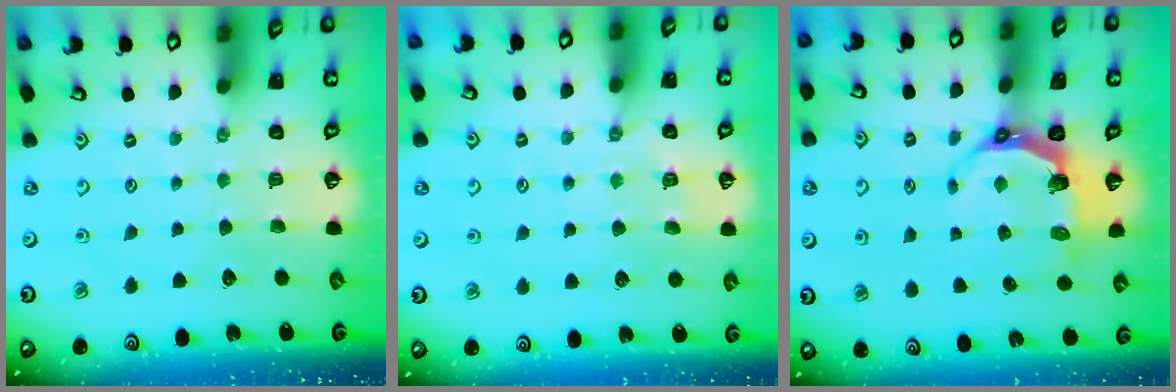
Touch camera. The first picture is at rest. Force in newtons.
{"total": 5.3, "press": 5.2, "slide": 0.6}
{"total": 6.7, "press": 5.2, "slide": 4.2}